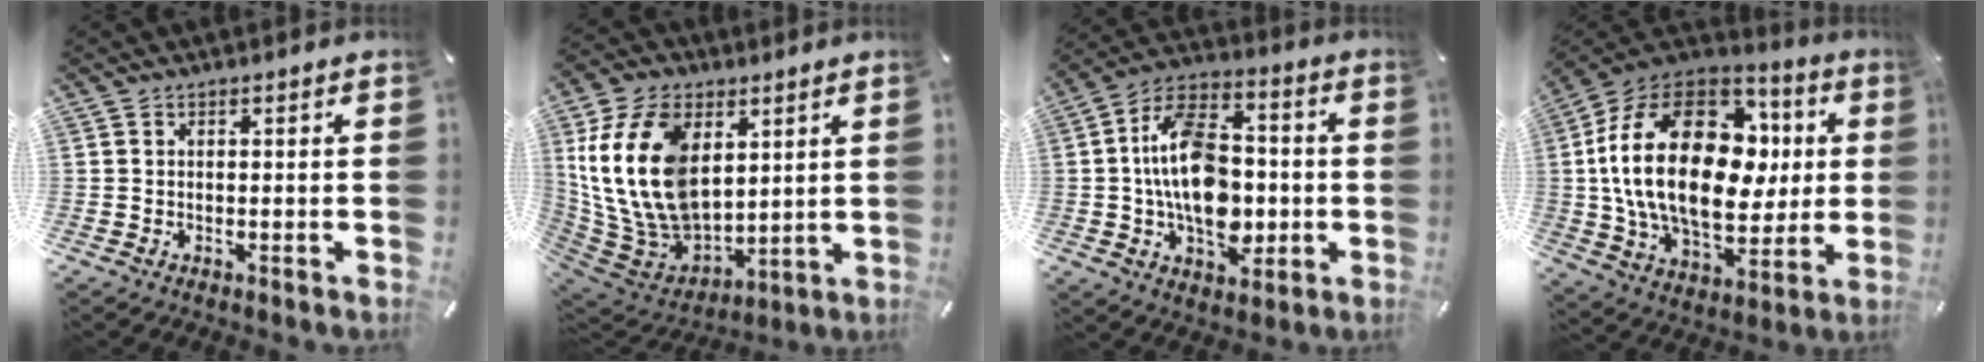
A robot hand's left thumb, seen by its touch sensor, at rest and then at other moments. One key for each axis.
{"total": 21.0, "fx": 6.0, "fy": 14.3, "fz": 14.2, "tx": -0.327, "ty": -0.027, "tz": 0.110}
{"total": 17.5, "fx": -1.4, "fy": 11.5, "fz": 13.1, "tx": -0.258, "ty": 0.012, "tz": -0.024}
{"total": 29.2, "fx": 3.0, "fy": 19.1, "fz": 21.9, "tx": -0.437, "ty": 0.003, "tz": 0.057}